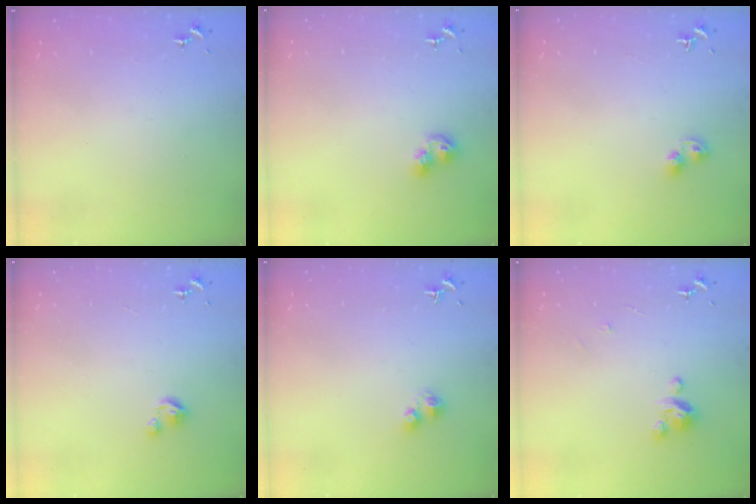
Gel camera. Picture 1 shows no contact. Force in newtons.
{"total": 8.4, "press": 8.3, "slide": 1.0}
{"total": 4.5, "press": 4.5, "slide": 0.2}
{"total": 2.5, "press": 2.5, "slide": 0.3}
{"total": 2.9, "press": 2.9, "slide": 0.7}
{"total": 5.0, "press": 5.0, "slide": 0.3}